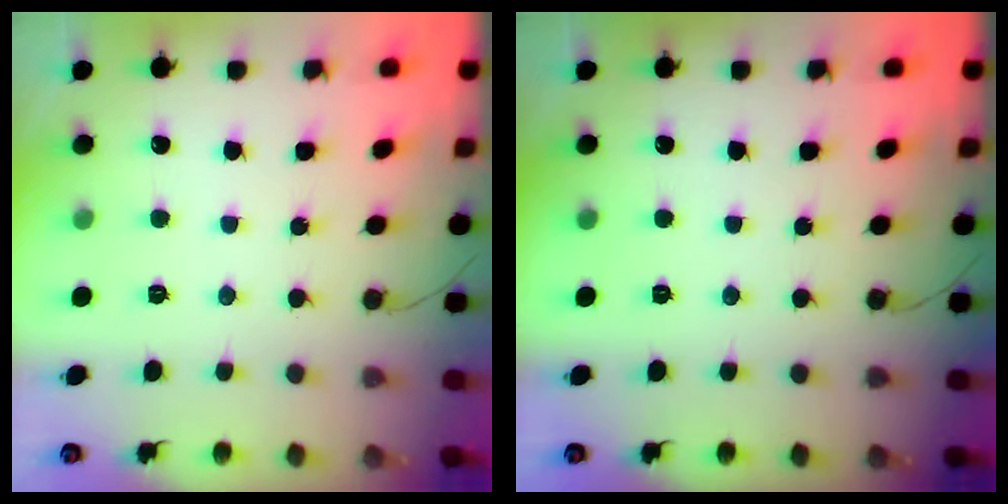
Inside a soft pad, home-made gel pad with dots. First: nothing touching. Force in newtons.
{"total": 0.0}